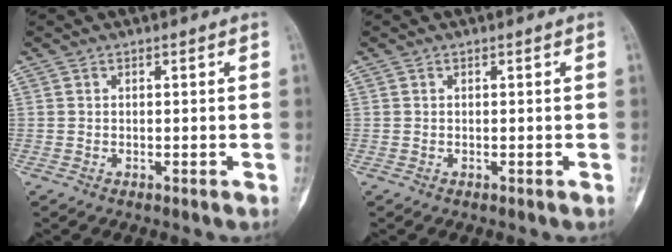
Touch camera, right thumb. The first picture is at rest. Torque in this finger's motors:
{"motor_torque": [0.21, 0.21, 0.00, 0.00, 0.00]}